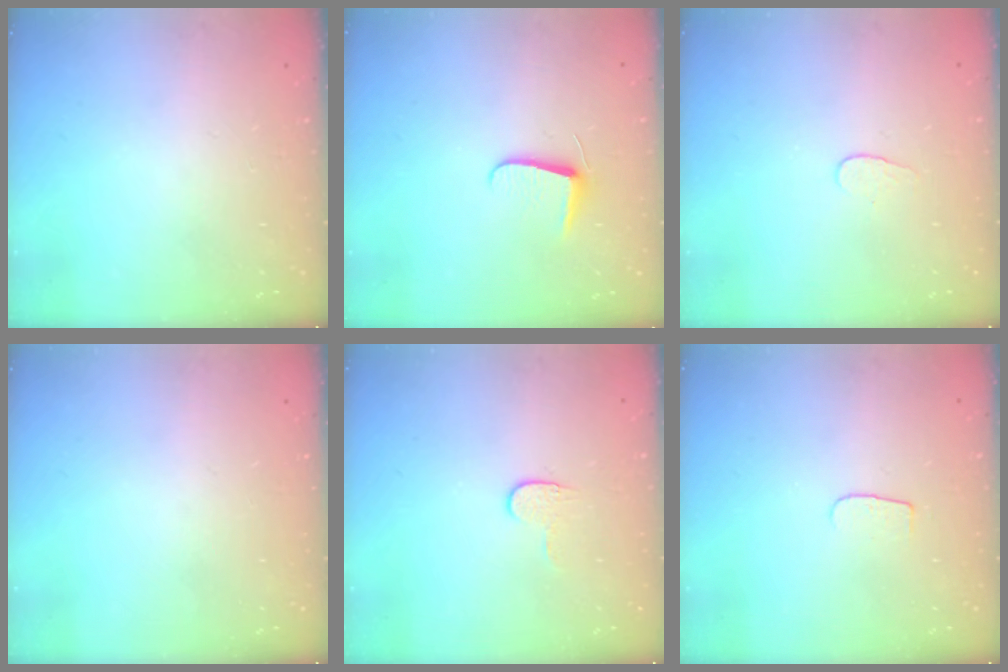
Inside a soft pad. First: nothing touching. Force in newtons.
{"total": 6.2, "press": 6.1, "slide": 0.7}
{"total": 4.1, "press": 4.1, "slide": 0.3}
{"total": 0.0}
{"total": 3.8, "press": 3.8, "slide": 0.4}
{"total": 4.2, "press": 4.2, "slide": 0.4}